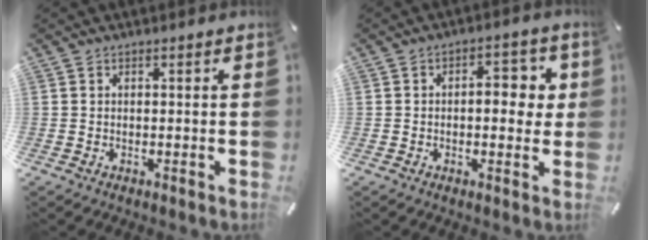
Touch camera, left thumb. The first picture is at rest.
{"total": 7.5, "force": [0.7, 4.1, 6.2], "torque": [-0.071, -0.002, 0.000]}